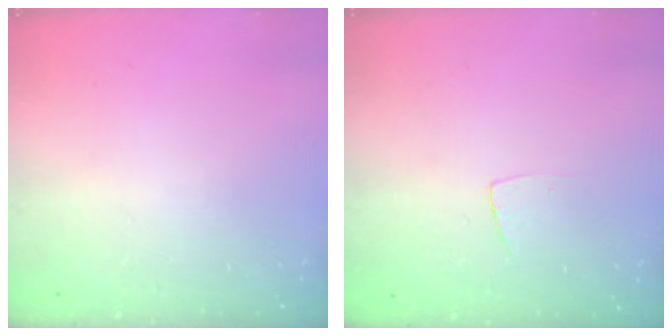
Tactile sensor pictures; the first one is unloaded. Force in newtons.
{"total": 3.8, "press": 3.7, "slide": 0.3}